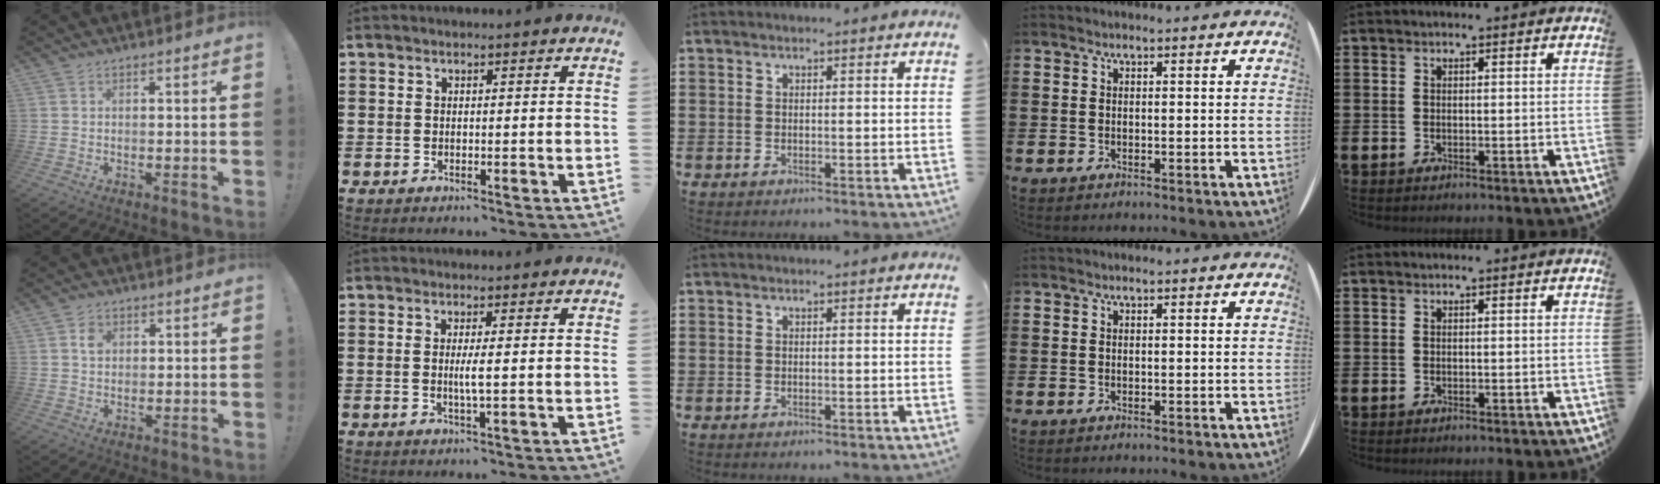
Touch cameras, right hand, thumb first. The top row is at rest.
{"thumb": {"total": 2.6, "force": [0.8, 2.2, 1.1], "torque": [-0.001, -0.005, 0.010]}, "index": {"total": 2.6, "force": [-0.1, -0.1, 2.6], "torque": [-0.049, -0.008, -0.003]}}